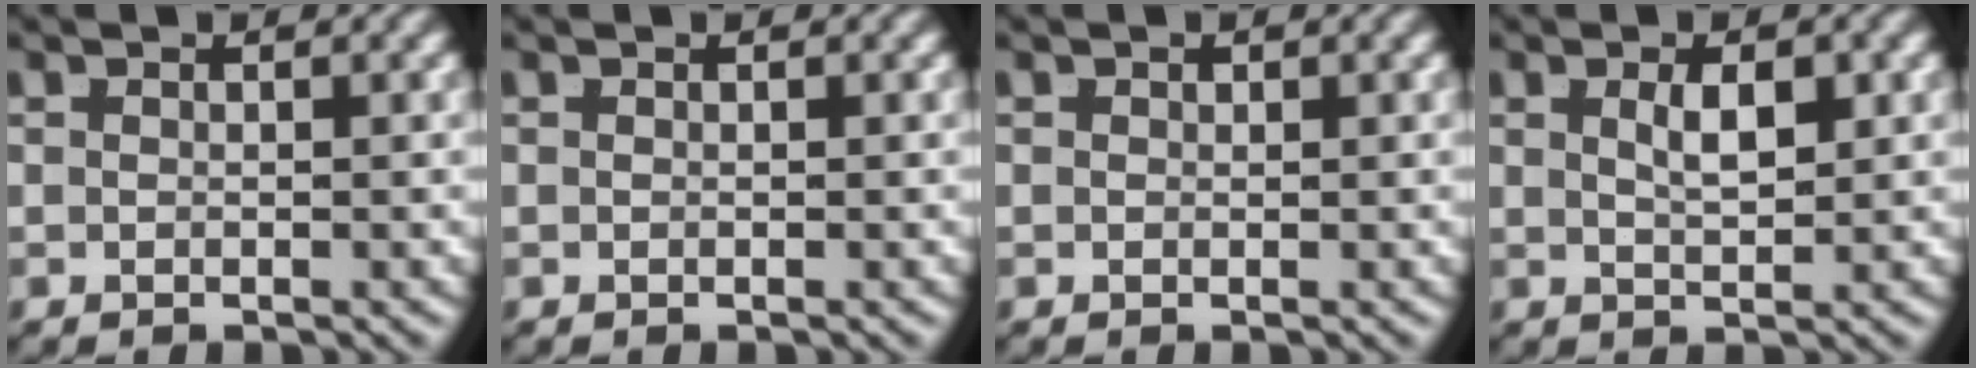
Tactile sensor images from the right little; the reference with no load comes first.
{"total": 0.0}
{"total": 0.6, "force": [0.2, 0.5, 0.2], "torque": [-0.004, -0.004, 0.005]}
{"total": 2.2, "force": [0.5, 0.2, 2.1], "torque": [-0.021, -0.005, 0.015]}